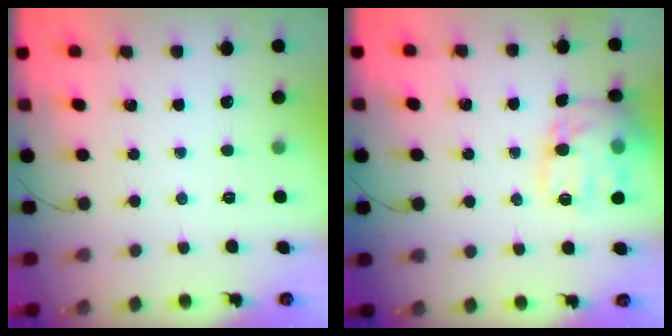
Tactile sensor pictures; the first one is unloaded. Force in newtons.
{"total": 16.3, "press": 16.2, "slide": 2.0}